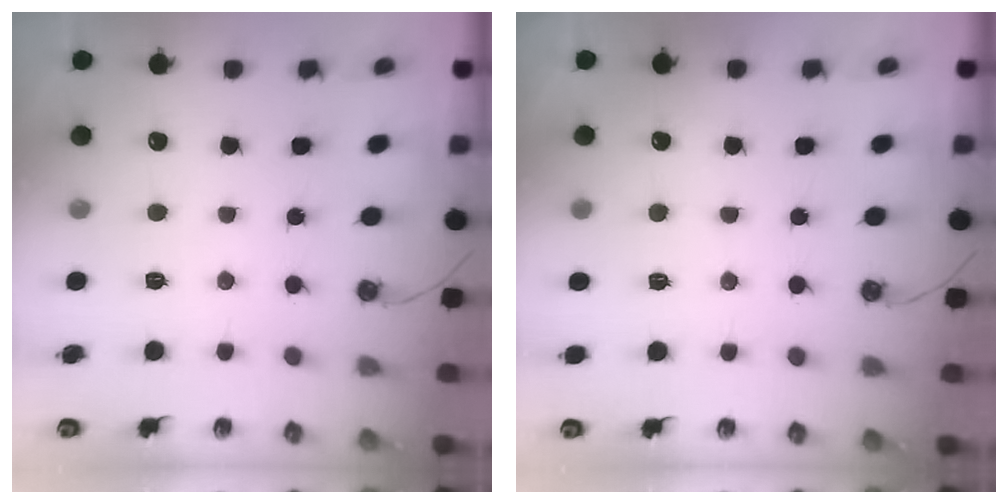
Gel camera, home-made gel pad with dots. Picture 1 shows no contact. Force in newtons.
{"total": 4.1, "press": 4.0, "slide": 0.9}